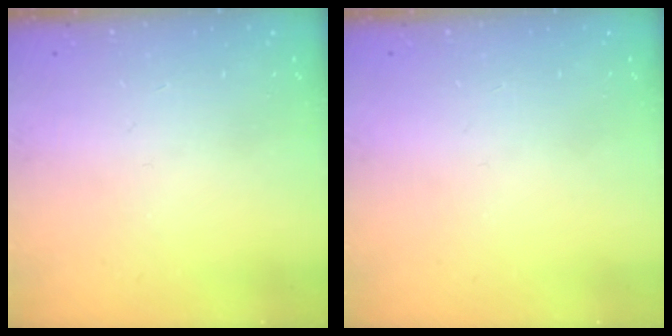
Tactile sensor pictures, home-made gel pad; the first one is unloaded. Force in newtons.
{"total": 0.0}